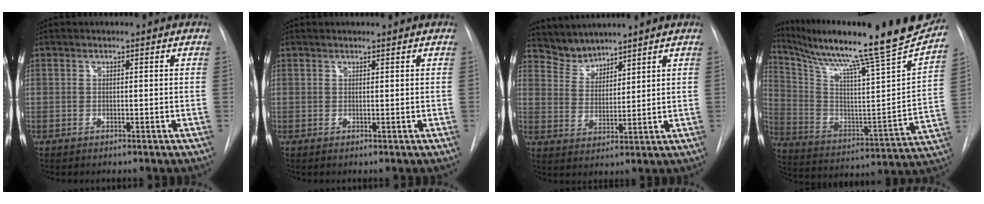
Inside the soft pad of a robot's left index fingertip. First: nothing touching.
{"total": 1.1, "force": [1.0, 0.1, 0.3], "torque": [-0.005, 0.010, 0.018]}
{"total": 4.7, "force": [4.6, 0.6, -0.6], "torque": [0.009, 0.008, 0.101]}
{"total": 28.9, "force": [24.3, 1.1, 15.6], "torque": [-0.268, -0.057, 0.351]}